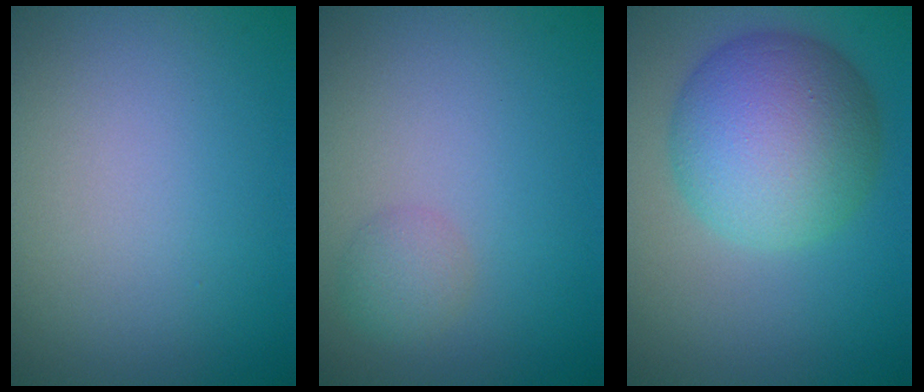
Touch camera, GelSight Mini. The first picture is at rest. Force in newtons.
{"total": 1.6, "press": 1.6, "slide": 0.1}
{"total": 8.7, "press": 8.7, "slide": 0.2}